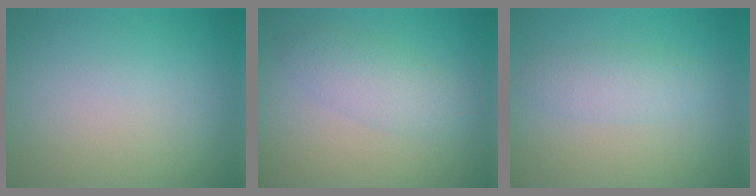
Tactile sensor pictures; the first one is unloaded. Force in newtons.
{"total": 2.9, "press": 2.9, "slide": 0.1}
{"total": 2.4, "press": 2.4, "slide": 0.0}